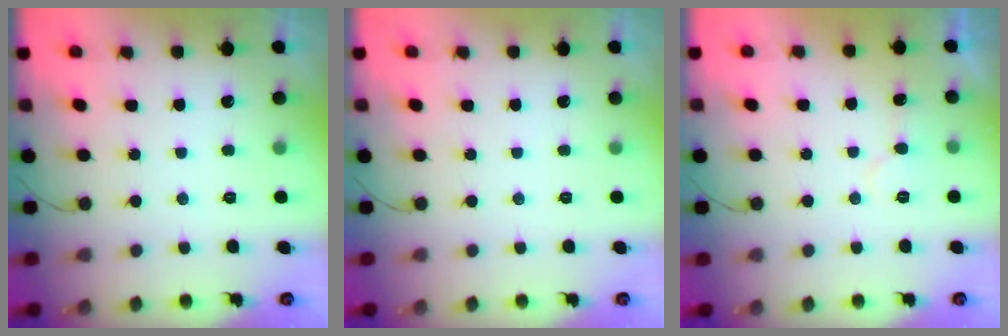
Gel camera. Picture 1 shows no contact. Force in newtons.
{"total": 0.0}
{"total": 7.2, "press": 7.2, "slide": 0.4}